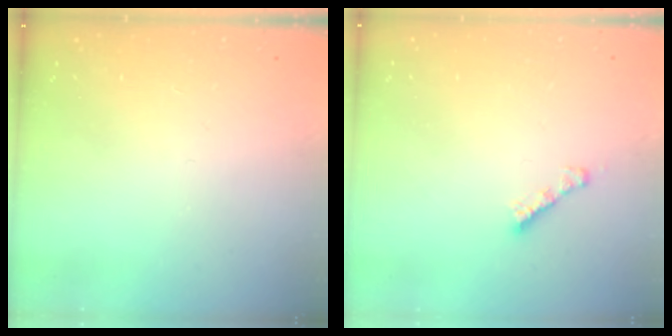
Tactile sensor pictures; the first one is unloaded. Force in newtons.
{"total": 2.7, "press": 2.7, "slide": 0.3}